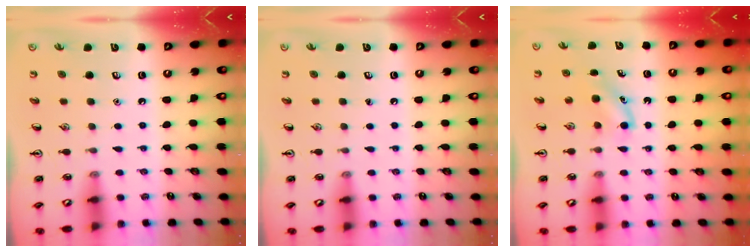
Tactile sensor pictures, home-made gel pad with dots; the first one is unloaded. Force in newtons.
{"total": 0.0}
{"total": 3.8, "press": 3.6, "slide": 1.3}